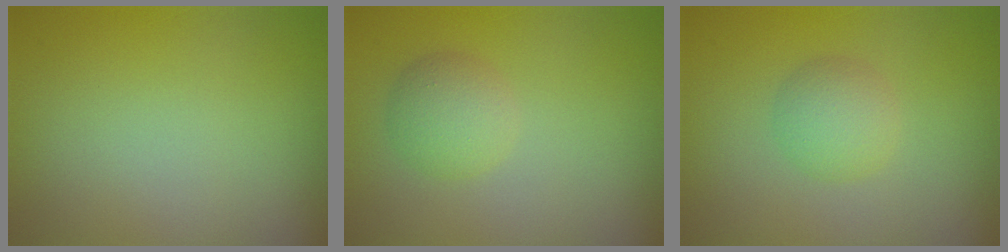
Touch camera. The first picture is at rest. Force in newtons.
{"total": 2.5, "press": 2.5, "slide": 0.1}
{"total": 2.5, "press": 2.5, "slide": 0.1}